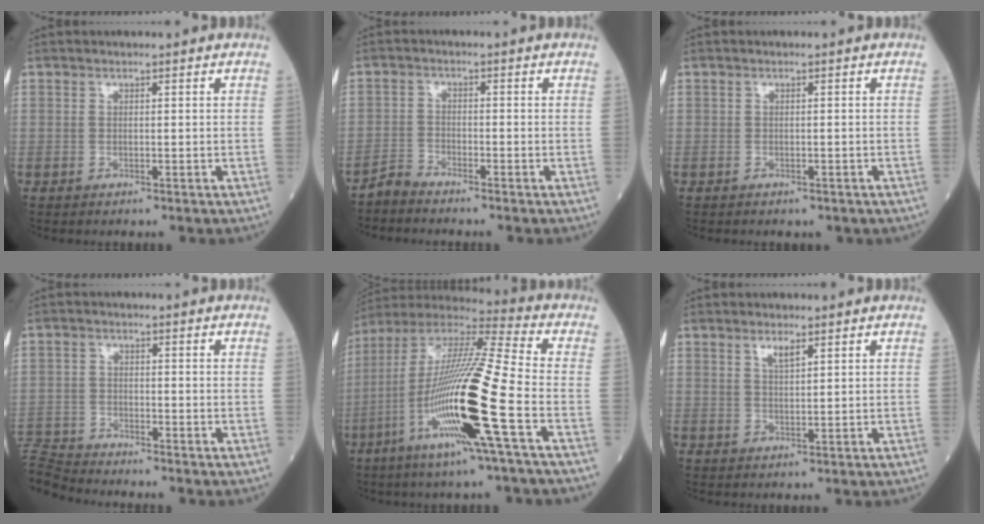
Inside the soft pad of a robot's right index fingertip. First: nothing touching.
{"total": 2.3, "force": [-2.3, 0.1, 0.0], "torque": [0.001, -0.009, -0.047]}
{"total": 1.6, "force": [-1.3, 0.8, 0.6], "torque": [-0.008, -0.001, -0.011]}
{"total": 5.8, "force": [-5.8, -0.7, -0.6], "torque": [0.005, 0.000, -0.113]}
{"total": 21.2, "force": [-6.6, -0.2, 20.2], "torque": [-0.414, -0.028, -0.135]}
{"total": 2.2, "force": [1.4, 0.4, 1.6], "torque": [-0.034, -0.001, 0.027]}